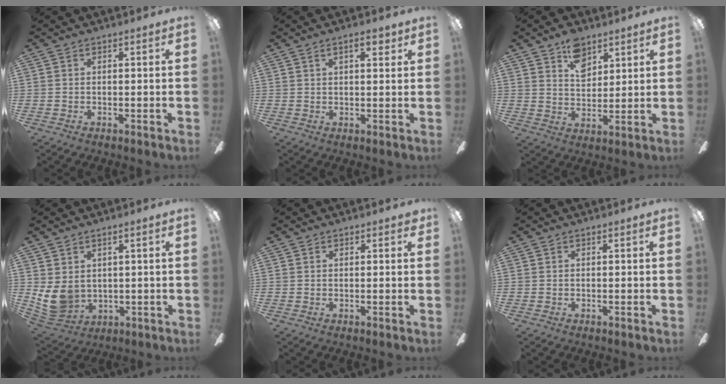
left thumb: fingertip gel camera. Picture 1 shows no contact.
{"total": 4.2, "force": [2.3, 1.4, 3.2], "torque": [-0.035, -0.010, 0.032]}
{"total": 8.5, "force": [5.6, 5.1, 3.8], "torque": [-0.044, -0.022, 0.097]}
{"total": 8.4, "force": [1.2, 6.3, 5.5], "torque": [-0.132, -0.014, 0.025]}
{"total": 1.0, "force": [0.6, 0.5, 0.5], "torque": [-0.003, 0.000, 0.010]}
{"total": 0.0}